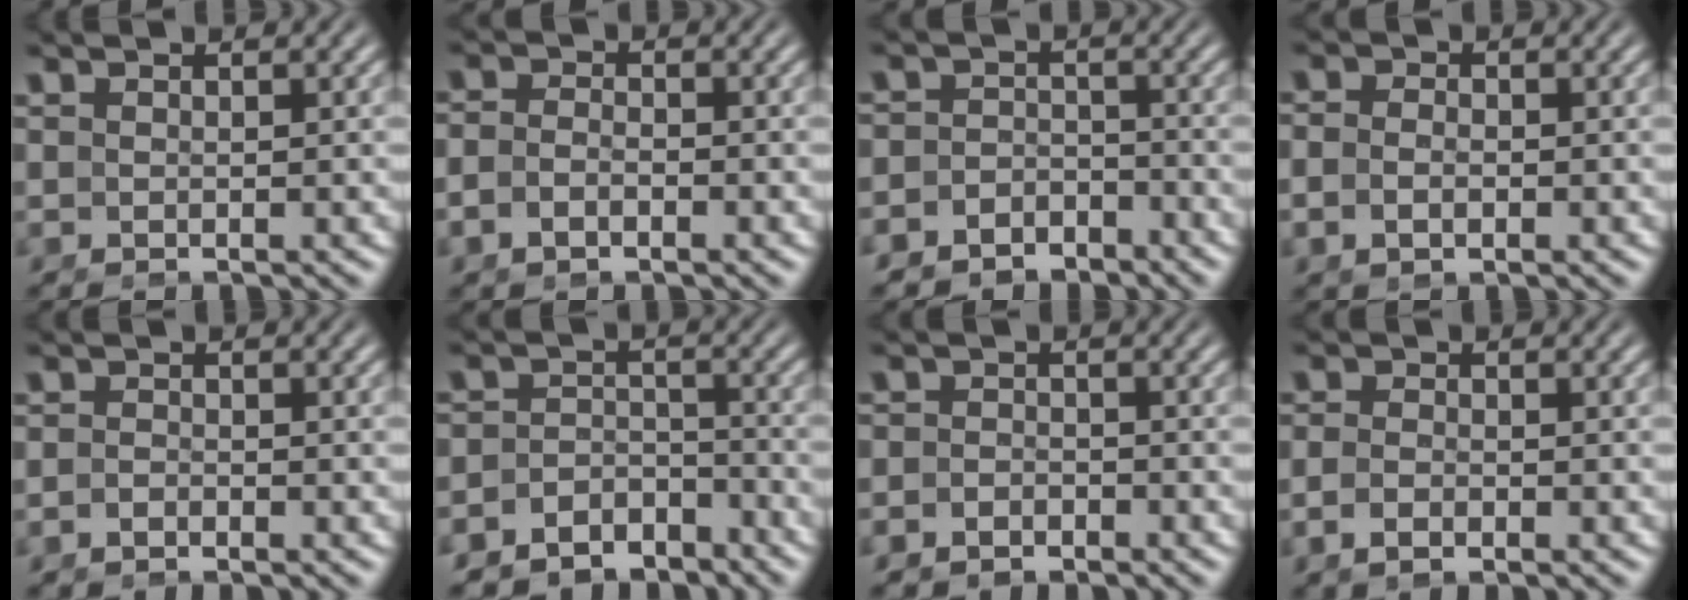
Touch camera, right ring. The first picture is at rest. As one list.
[{"total": 2.4, "force": [-1.3, 1.5, 1.2], "torque": [-0.031, -0.011, -0.024]}, {"total": 5.1, "force": [-4.3, 2.7, 0.2], "torque": [-0.005, -0.023, -0.071]}, {"total": 2.4, "force": [-0.8, 1.7, 1.5], "torque": [-0.039, -0.008, -0.013]}, {"total": 1.2, "force": [-1.2, 0.2, 0.0], "torque": [-0.005, -0.011, -0.019]}, {"total": 6.5, "force": [-5.0, 3.8, 1.7], "torque": [-0.028, -0.026, -0.085]}, {"total": 2.8, "force": [-2.3, 1.6, -0.1], "torque": [-0.008, -0.019, -0.035]}, {"total": 1.5, "force": [-1.2, 0.5, 0.8], "torque": [-0.017, -0.010, -0.019]}]